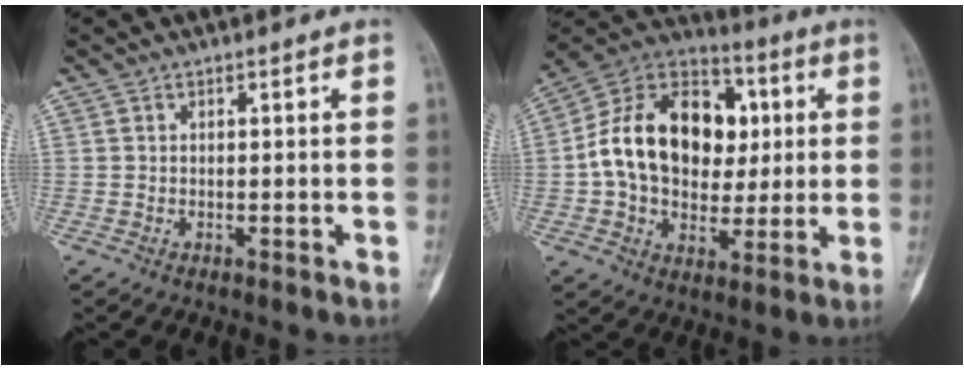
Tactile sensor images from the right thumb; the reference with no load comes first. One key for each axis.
{"total": 23.4, "fx": 2.3, "fy": 16.7, "fz": 16.2, "tx": -0.255, "ty": 0.025, "tz": 0.042}